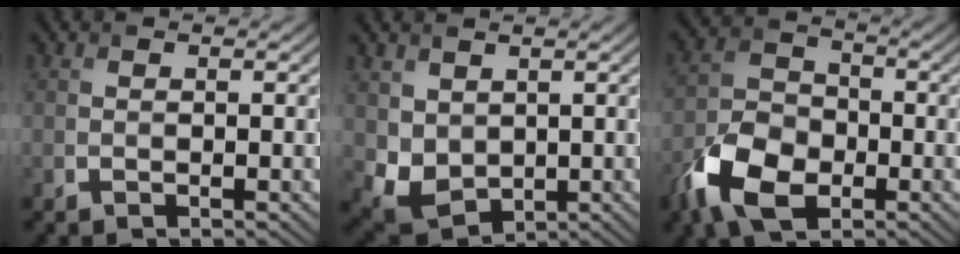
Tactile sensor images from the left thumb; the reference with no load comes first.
{"total": 4.9, "force": [1.3, 3.9, 2.7], "torque": [-0.081, -0.017, 0.032]}
{"total": 10.0, "force": [-4.9, 6.0, 6.2], "torque": [-0.143, -0.010, -0.106]}